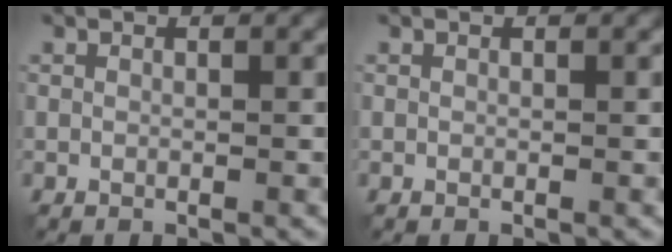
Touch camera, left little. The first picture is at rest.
{"total": 0.0}